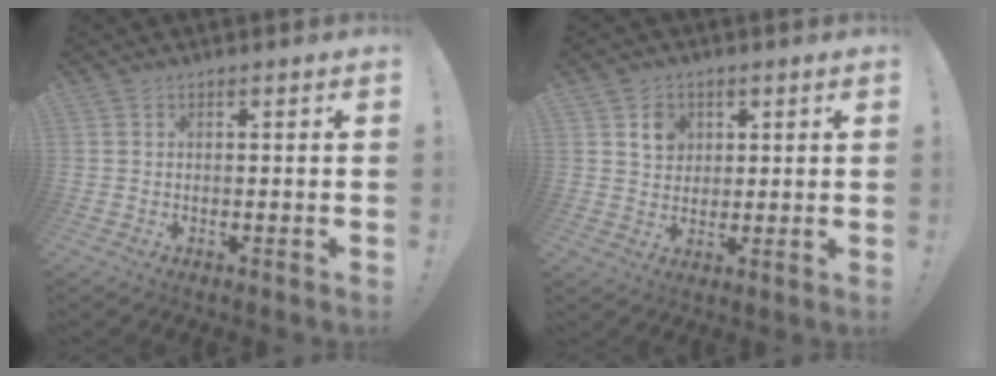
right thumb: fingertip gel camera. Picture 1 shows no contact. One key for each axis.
{"total": 5.9, "fx": 2.8, "fy": 4.9, "fz": 1.6, "tx": -0.014, "ty": -0.011, "tz": 0.048}